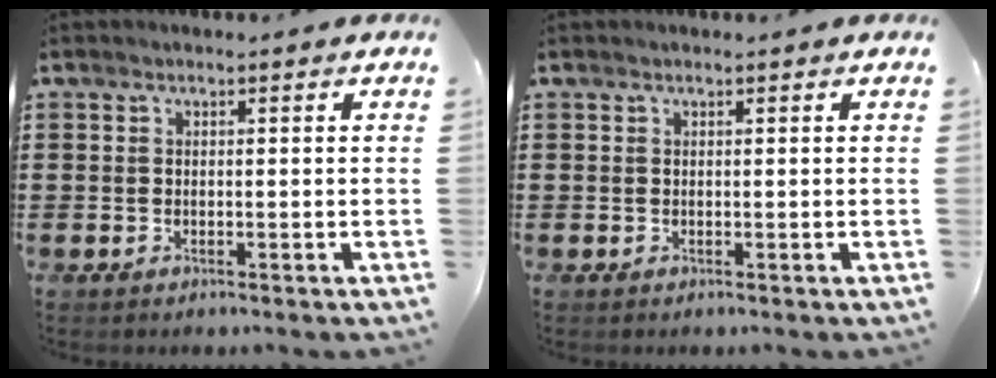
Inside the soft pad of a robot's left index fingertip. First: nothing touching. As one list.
[{"total": 0.0}]